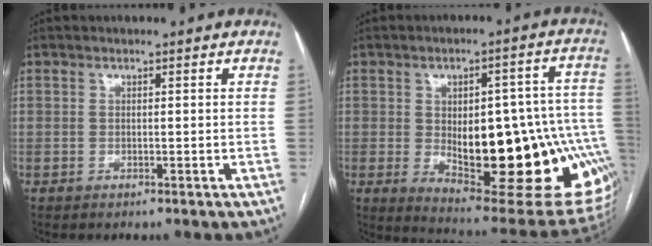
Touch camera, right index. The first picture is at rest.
{"total": 25.9, "force": [-4.2, 8.3, 24.2], "torque": [-0.245, 0.012, -0.029]}